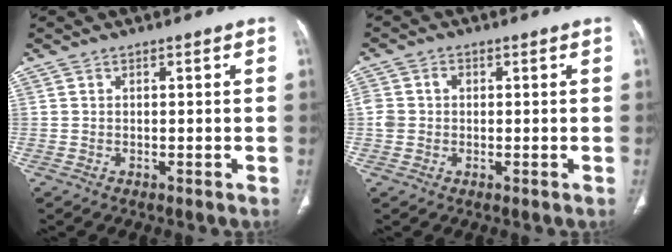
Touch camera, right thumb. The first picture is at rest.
{"total": 3.8, "force": [0.2, 3.3, 1.8], "torque": [-0.034, 0.012, 0.007]}